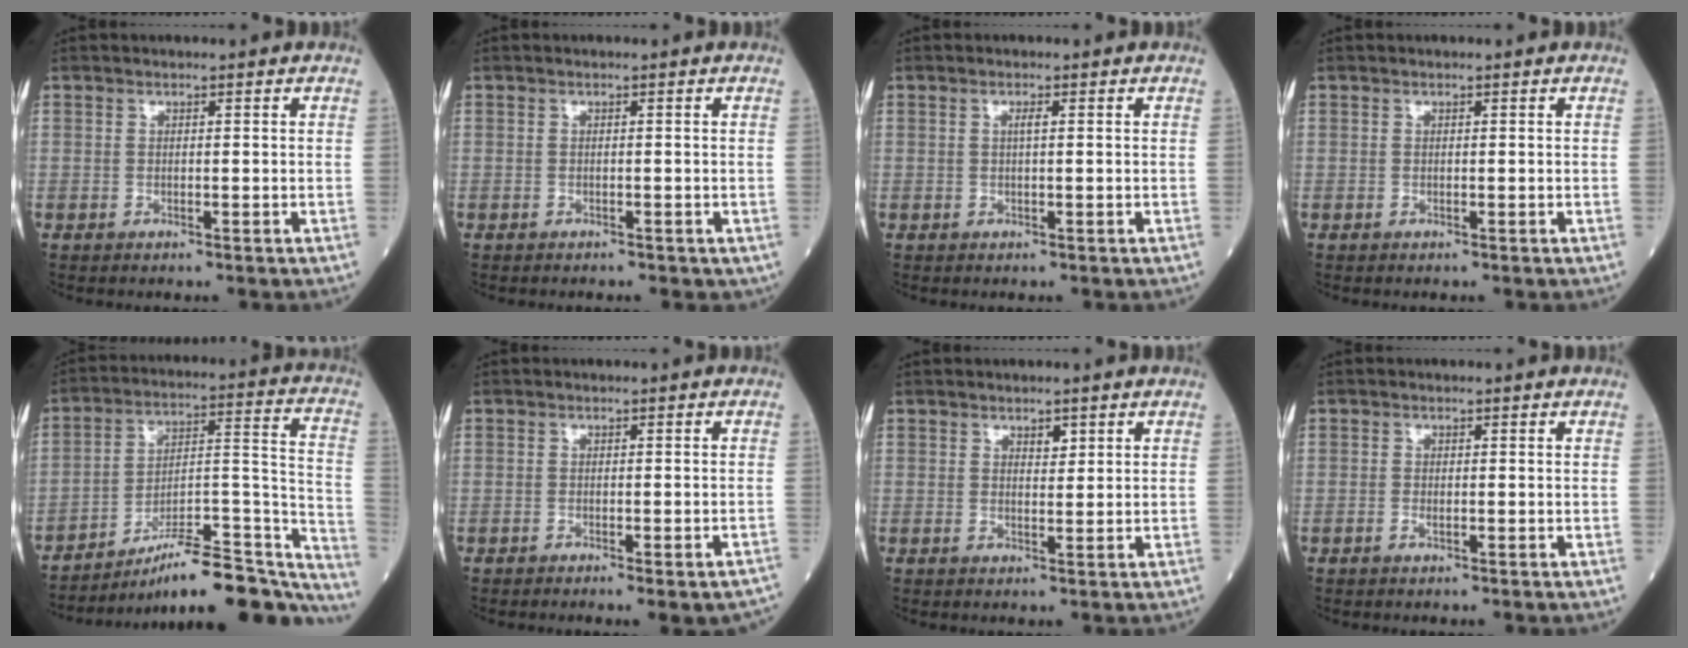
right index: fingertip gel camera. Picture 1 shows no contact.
{"total": 1.5, "force": [-1.1, 0.8, 0.6], "torque": [-0.010, 0.000, -0.009]}
{"total": 0.9, "force": [0.2, 0.0, 0.8], "torque": [-0.017, 0.002, 0.001]}
{"total": 0.0}
{"total": 24.3, "force": [-20.6, 4.1, 12.2], "torque": [-0.094, 0.040, -0.299]}
{"total": 5.0, "force": [-4.1, 0.8, 2.7], "torque": [-0.018, 0.003, -0.051]}
{"total": 1.6, "force": [1.2, 0.7, 0.9], "torque": [-0.009, 0.003, 0.021]}
{"total": 0.7, "force": [-0.4, 0.3, 0.5], "torque": [-0.011, 0.001, -0.007]}